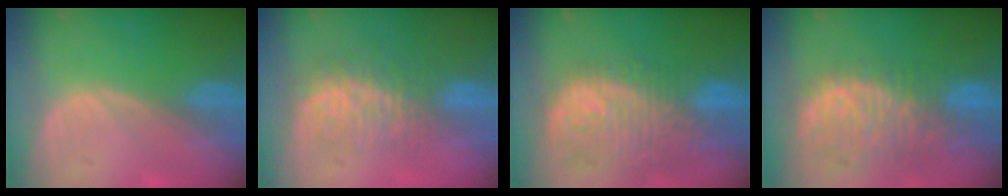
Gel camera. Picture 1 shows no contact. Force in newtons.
{"total": 7.6, "press": 7.3, "slide": 2.1}
{"total": 12.0, "press": 10.7, "slide": 5.4}
{"total": 11.2, "press": 9.6, "slide": 5.7}